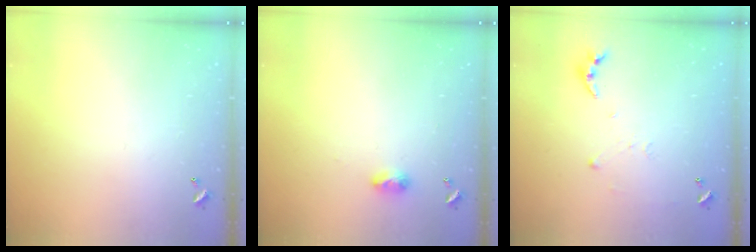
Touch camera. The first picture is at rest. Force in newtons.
{"total": 4.1, "press": 4.1, "slide": 0.5}
{"total": 5.8, "press": 5.8, "slide": 0.6}